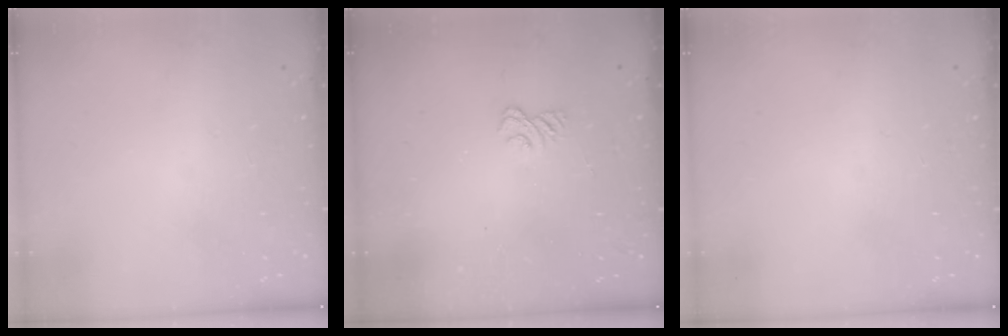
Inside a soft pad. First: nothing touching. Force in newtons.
{"total": 2.6, "press": 2.2, "slide": 1.3}
{"total": 0.0}